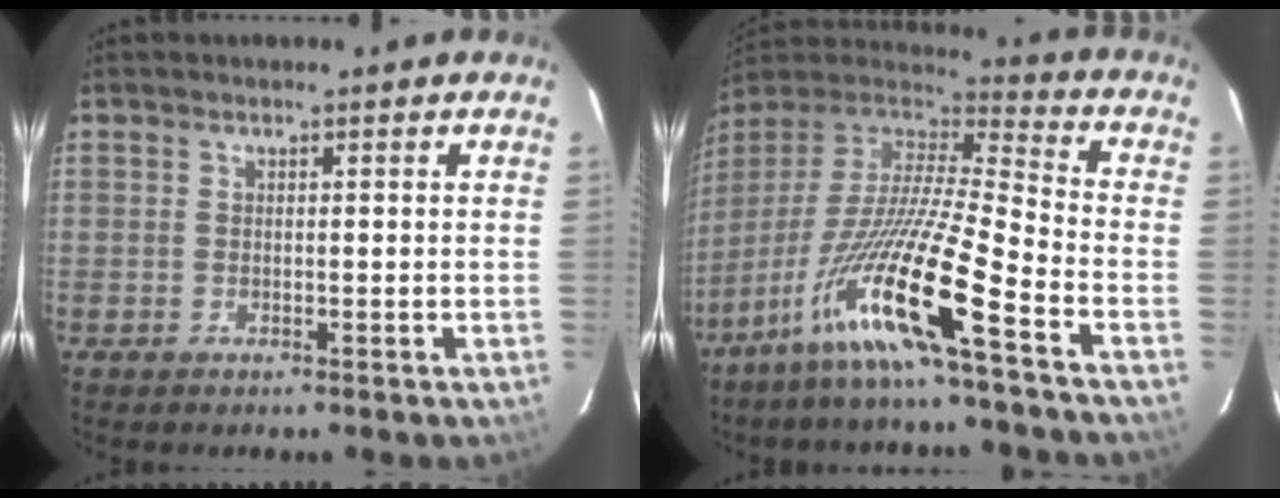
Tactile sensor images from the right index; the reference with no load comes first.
{"total": 19.2, "force": [-11.3, 0.4, 15.5], "torque": [-0.274, -0.038, -0.213]}